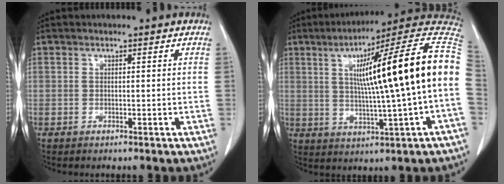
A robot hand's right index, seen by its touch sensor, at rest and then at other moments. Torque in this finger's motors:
{"motor_torque": [1.23, -0.40, 1.05, 0.21]}